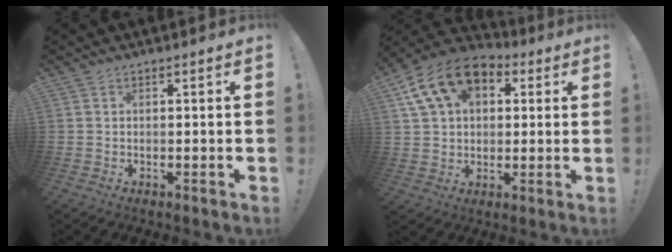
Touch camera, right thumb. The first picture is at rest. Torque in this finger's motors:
{"motor_torque": [1.95, 1.97, 0.87, 0.24, 0.12]}